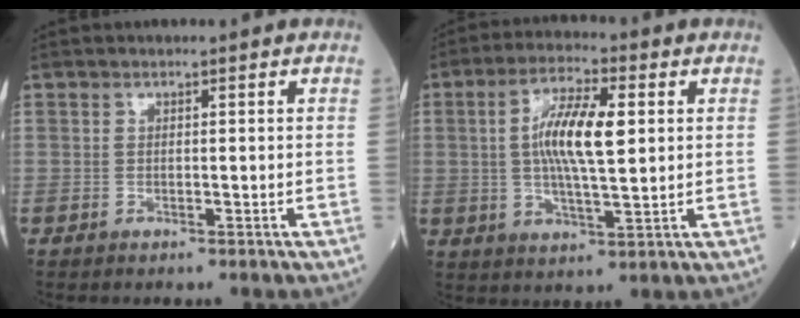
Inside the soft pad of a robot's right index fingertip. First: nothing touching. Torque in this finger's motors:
{"motor_torque": [1.15, 0.76, 0.21, 0.07]}